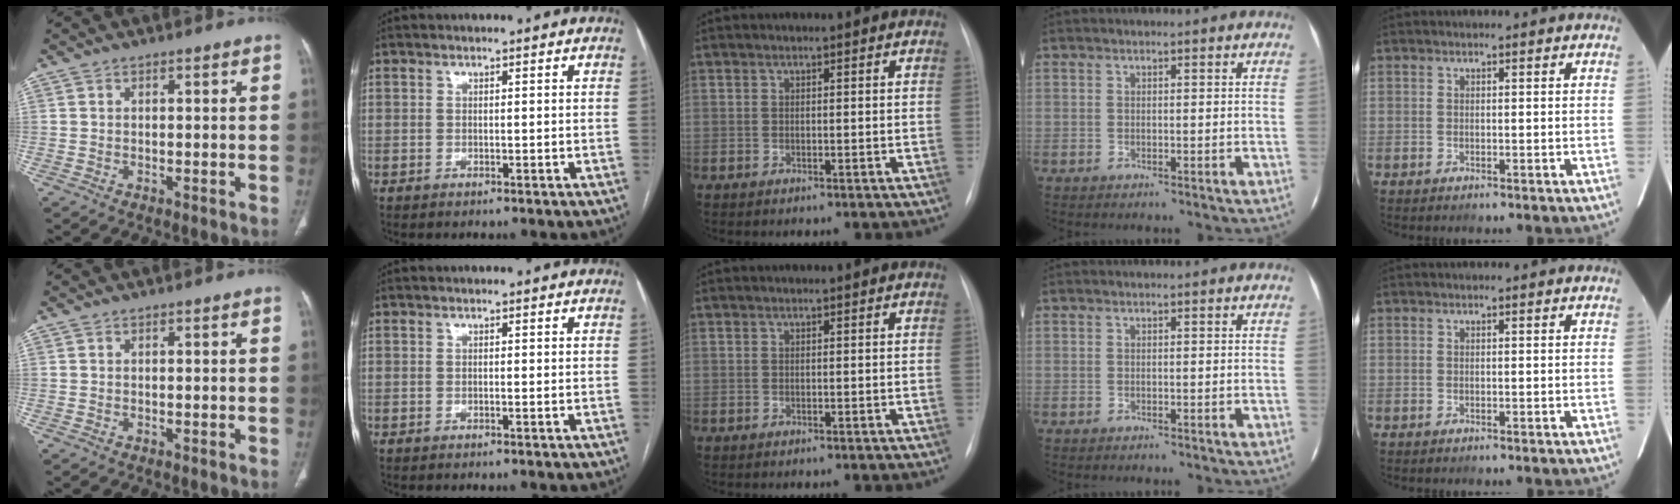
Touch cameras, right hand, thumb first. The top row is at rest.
{}